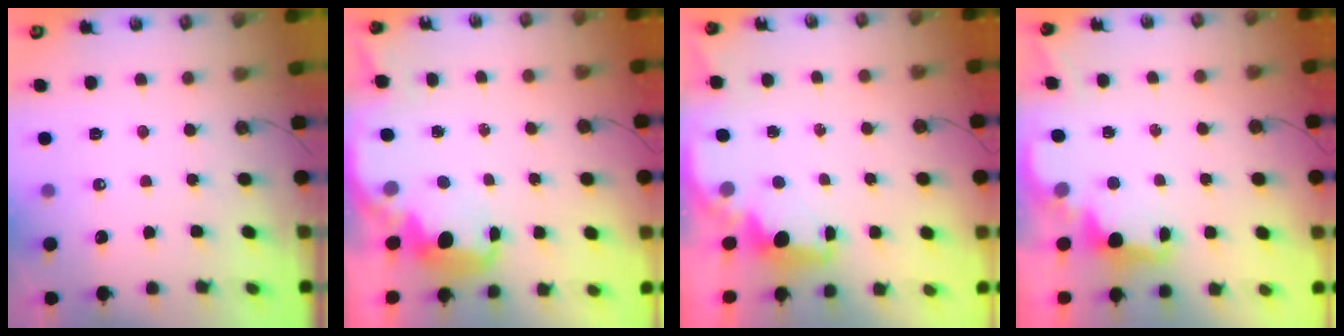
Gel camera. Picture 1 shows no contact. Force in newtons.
{"total": 4.7, "press": 4.6, "slide": 0.9}
{"total": 2.3, "press": 2.1, "slide": 0.8}
{"total": 2.6, "press": 2.5, "slide": 0.6}